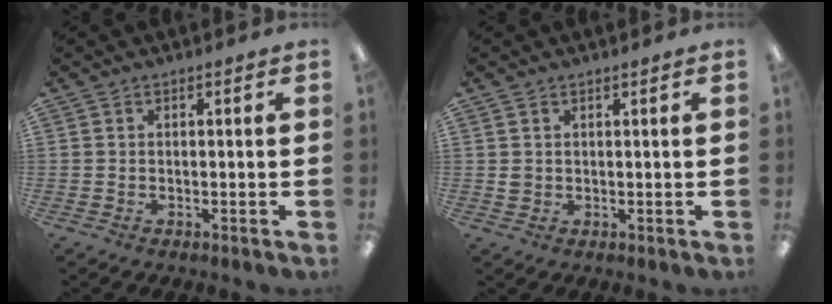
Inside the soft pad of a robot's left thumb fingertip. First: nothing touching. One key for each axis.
{"total": 1.4, "fx": 0.8, "fy": 1.1, "fz": 0.3, "tx": -0.009, "ty": 0.002, "tz": 0.015}